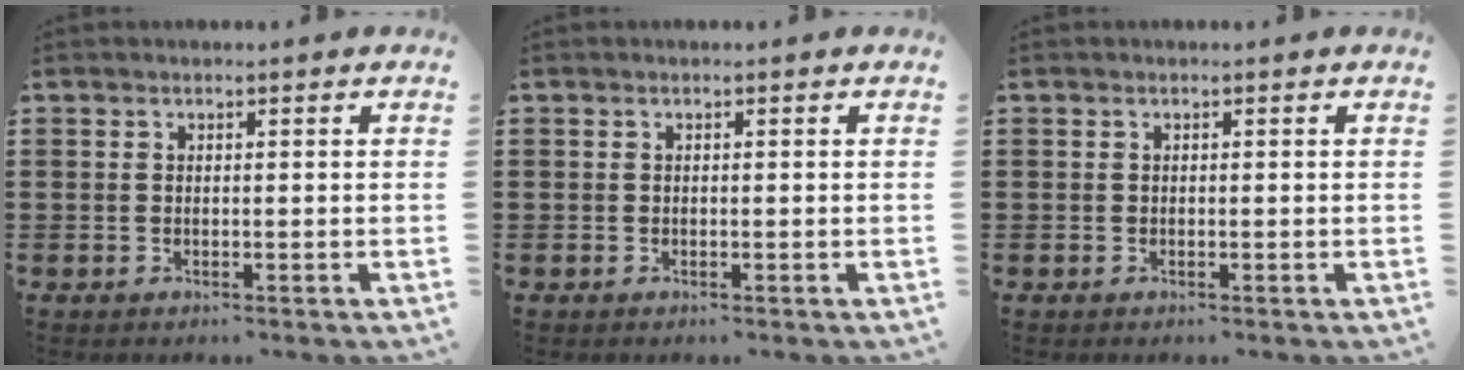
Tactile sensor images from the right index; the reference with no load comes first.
{"total": 0.0}
{"total": 0.0}